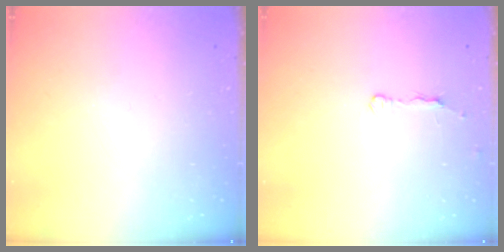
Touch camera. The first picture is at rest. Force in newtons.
{"total": 5.4, "press": 4.4, "slide": 3.1}